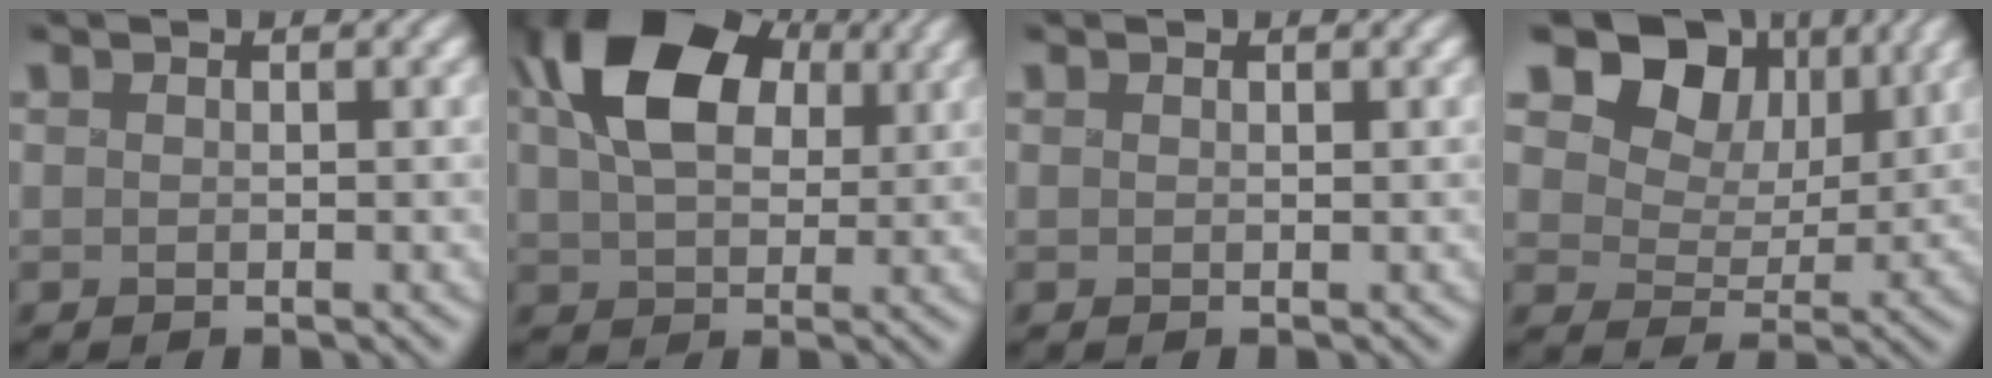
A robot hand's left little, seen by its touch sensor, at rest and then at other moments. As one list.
[{"total": 11.9, "force": [3.7, 7.7, 8.3], "torque": [-0.172, 0.016, 0.063]}, {"total": 0.0}, {"total": 9.5, "force": [4.6, 6.5, 5.1], "torque": [-0.093, 0.012, 0.062]}]